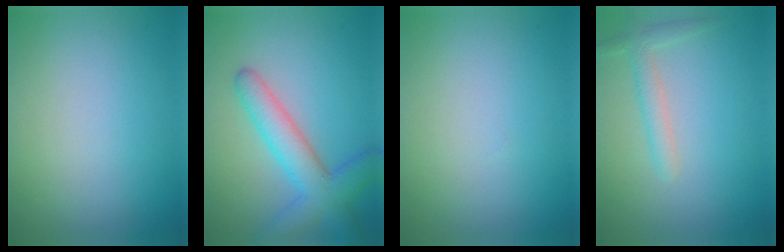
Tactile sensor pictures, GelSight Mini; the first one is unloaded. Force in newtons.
{"total": 5.5, "press": 5.5, "slide": 0.3}
{"total": 0.0}
{"total": 2.0, "press": 2.0, "slide": 0.1}